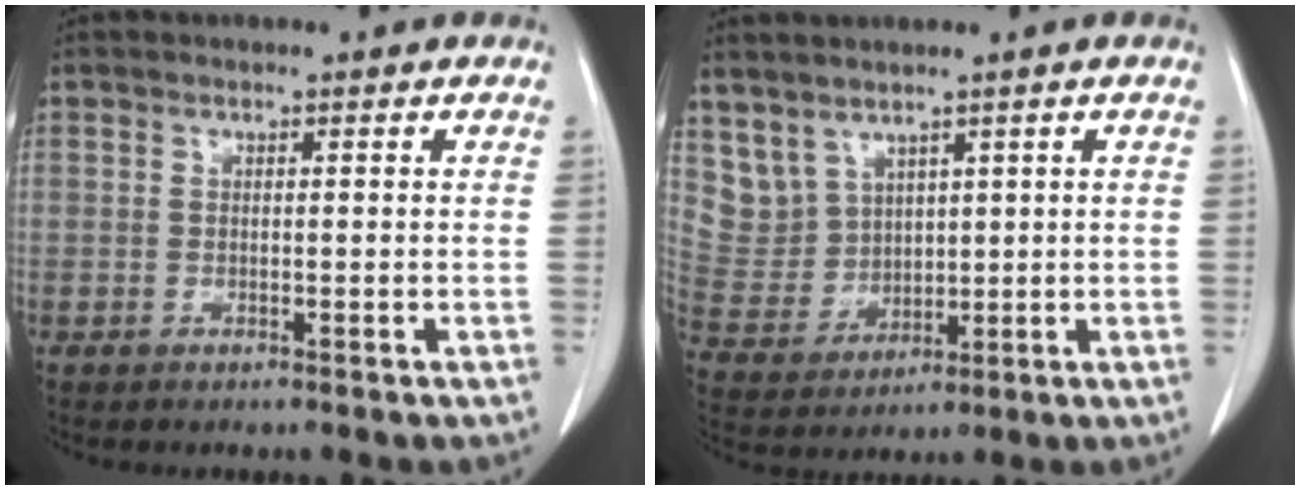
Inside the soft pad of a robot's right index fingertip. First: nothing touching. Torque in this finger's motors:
{"motor_torque": [-0.23, 0.43, -0.01, -0.01]}